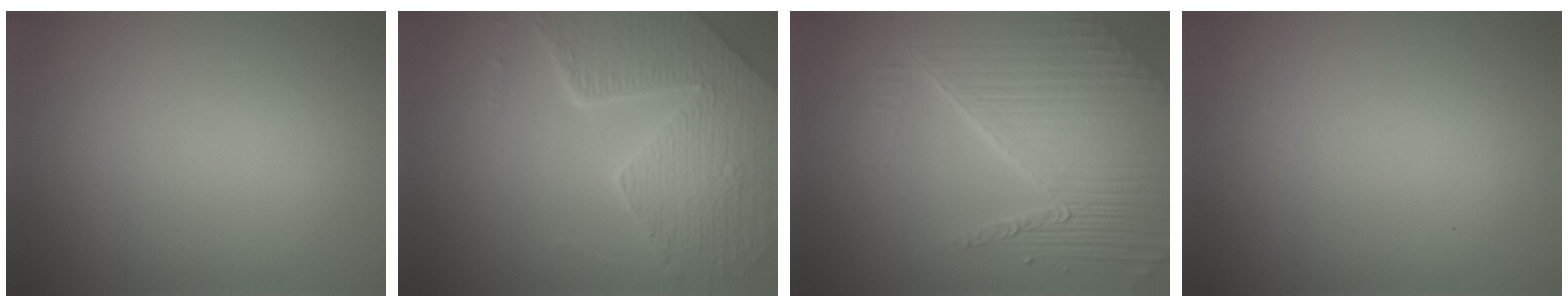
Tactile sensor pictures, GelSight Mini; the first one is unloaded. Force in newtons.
{"total": 7.3, "press": 5.5, "slide": 4.7}
{"total": 7.0, "press": 5.4, "slide": 4.4}
{"total": 0.0}